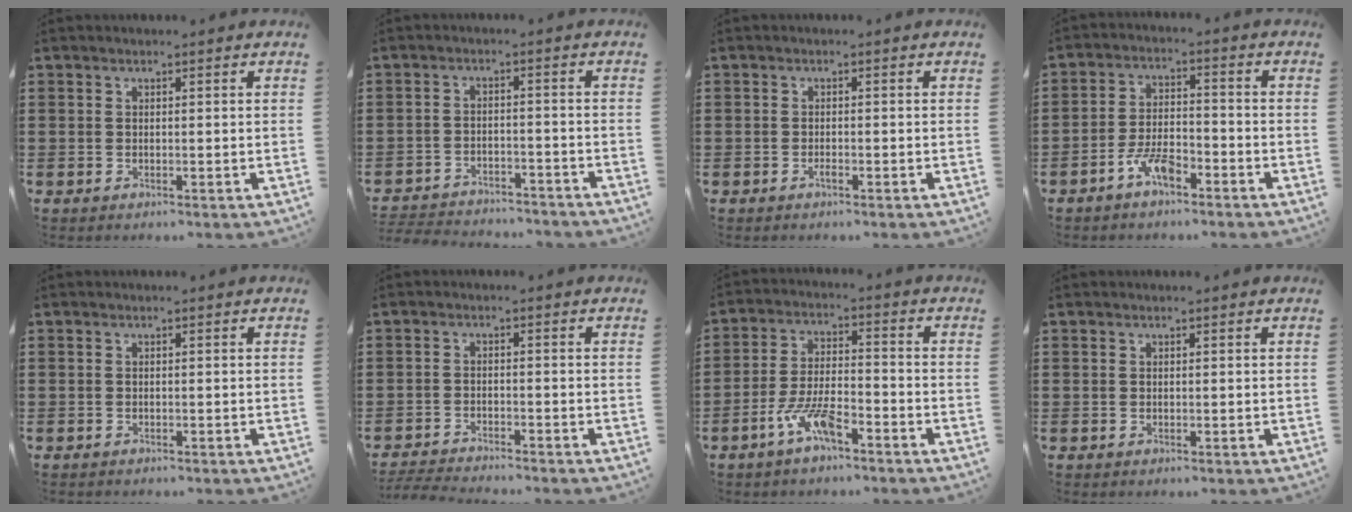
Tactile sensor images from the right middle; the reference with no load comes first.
{"total": 3.6, "force": [-3.6, 0.4, 0.2], "torque": [-0.014, 0.000, -0.079]}
{"total": 0.8, "force": [-0.7, 0.2, 0.5], "torque": [-0.012, -0.004, -0.011]}
{"total": 5.4, "force": [-3.8, 1.6, 3.5], "torque": [-0.078, 0.007, -0.075]}
{"total": 0.0}
{"total": 3.1, "force": [-3.1, 0.0, 0.4], "torque": [-0.015, -0.002, -0.068]}
{"total": 7.3, "force": [-4.6, 1.9, 5.3], "torque": [-0.119, 0.000, -0.088]}
{"total": 0.0}